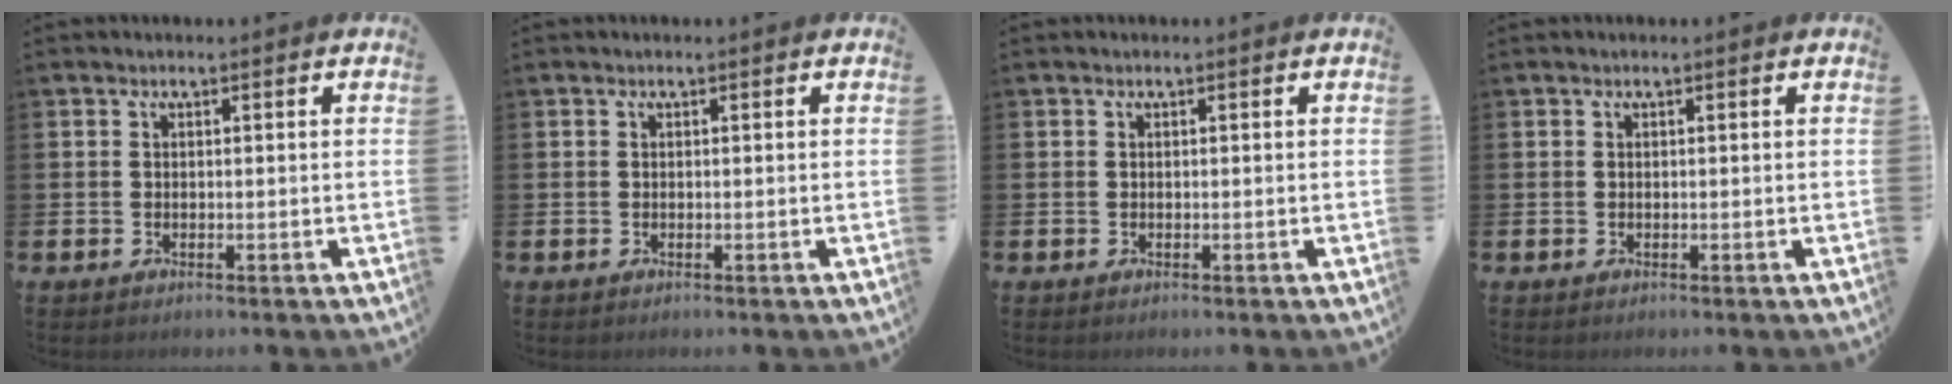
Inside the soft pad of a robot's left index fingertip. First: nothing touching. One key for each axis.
{"total": 0.0}
{"total": 0.0}
{"total": 0.0}